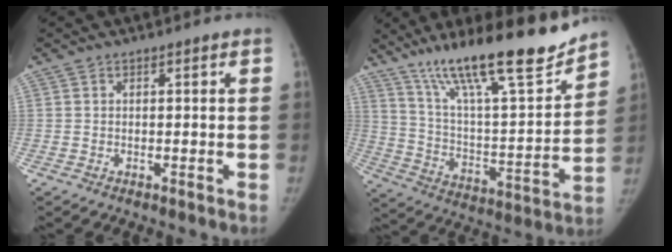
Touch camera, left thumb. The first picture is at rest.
{"total": 25.0, "force": [18.8, 4.7, 15.8], "torque": [-0.236, -0.082, 0.316]}